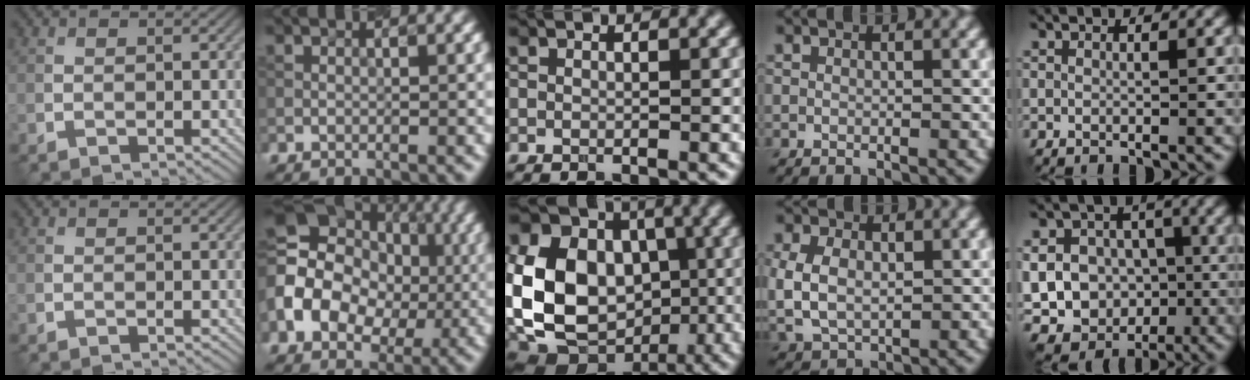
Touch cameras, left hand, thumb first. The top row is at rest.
{"index": {"total": 13.1, "force": [0.3, 10.6, 7.7], "torque": [-0.159, 0.005, -0.010]}, "middle": {"total": 14.8, "force": [-1.3, 11.6, 9.2], "torque": [-0.200, -0.002, -0.029]}, "ring": {"total": 5.2, "force": [0.1, 3.7, 3.6], "torque": [-0.083, -0.003, 0.007]}, "little": {"total": 19.5, "force": [-4.2, 18.0, 6.1], "torque": [-0.146, -0.013, -0.086]}}